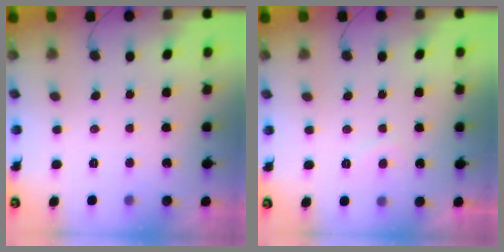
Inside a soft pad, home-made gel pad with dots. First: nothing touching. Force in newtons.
{"total": 1.6, "press": 1.5, "slide": 0.6}